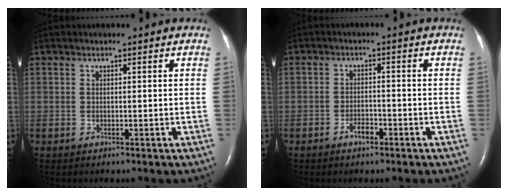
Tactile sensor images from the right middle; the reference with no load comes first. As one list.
[{"total": 2.3, "force": [-1.6, 1.0, 1.4], "torque": [-0.026, 0.003, -0.027]}]